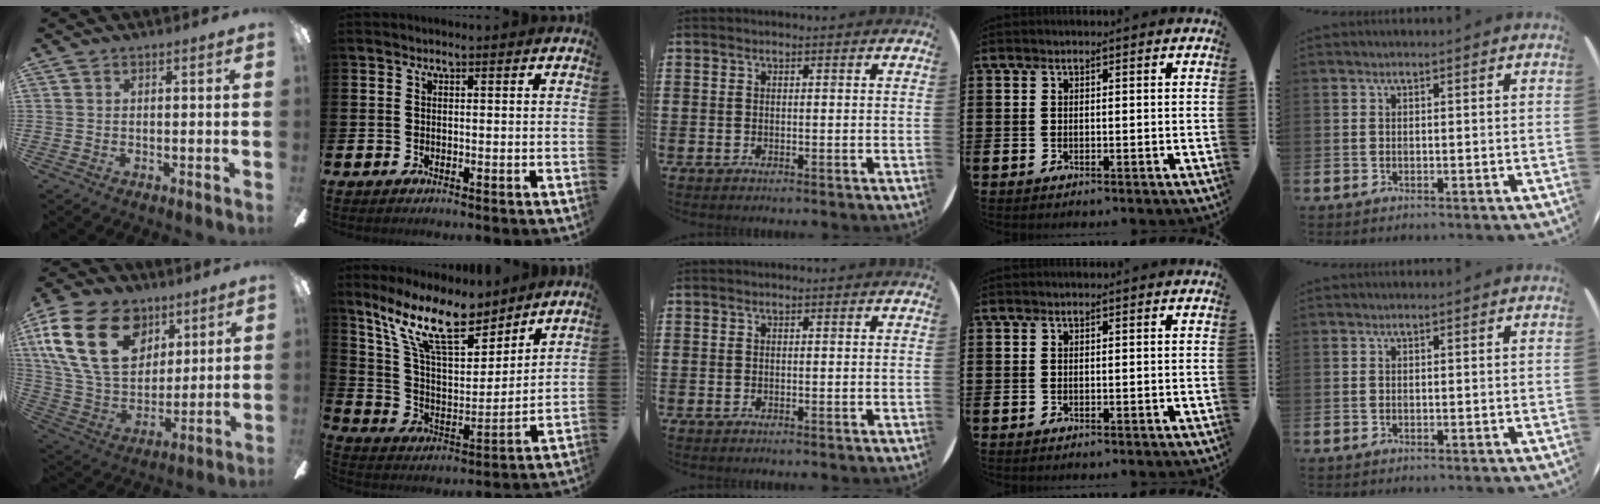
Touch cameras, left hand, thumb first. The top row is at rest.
{"thumb": {"total": 24.0, "force": [10.0, 16.4, 14.4], "torque": [-0.296, -0.028, 0.178]}, "index": {"total": 13.5, "force": [10.8, 4.1, 7.0], "torque": [-0.172, -0.048, 0.194]}}